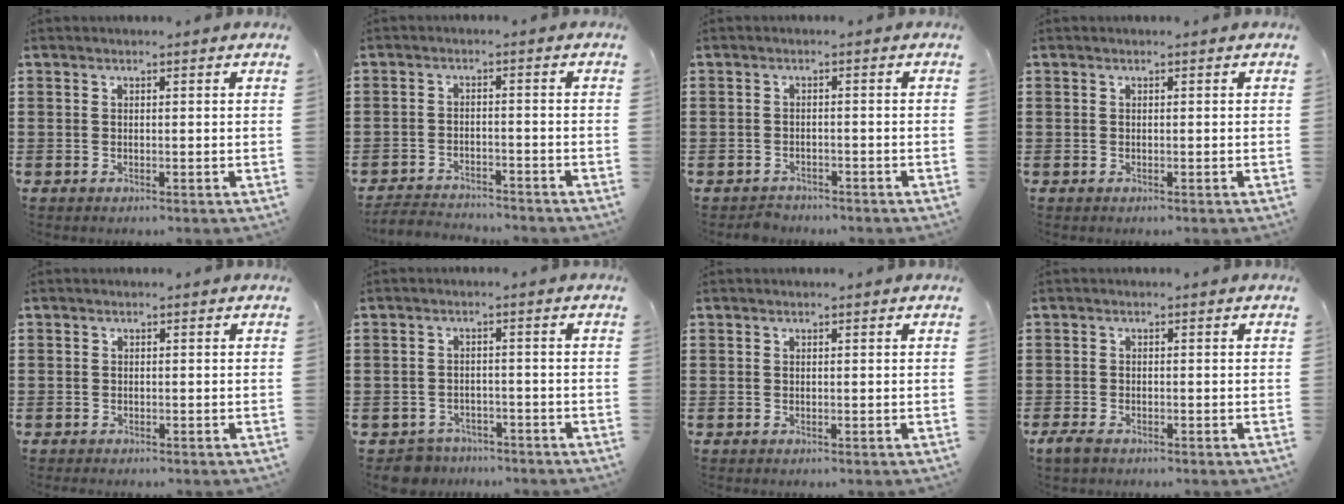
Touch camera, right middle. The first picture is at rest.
{"total": 3.1, "force": [-3.1, 0.3, 0.2], "torque": [-0.010, -0.001, -0.066]}
{"total": 1.4, "force": [-1.4, 0.4, 0.0], "torque": [-0.006, -0.001, -0.030]}
{"total": 0.0}
{"total": 0.7, "force": [-0.5, 0.4, 0.0], "torque": [-0.001, 0.000, -0.012]}
{"total": 3.4, "force": [-3.3, 0.8, -0.2], "torque": [-0.014, -0.004, -0.074]}
{"total": 0.0}
{"total": 1.7, "force": [-1.1, 0.7, 1.1], "torque": [-0.037, -0.007, -0.026]}